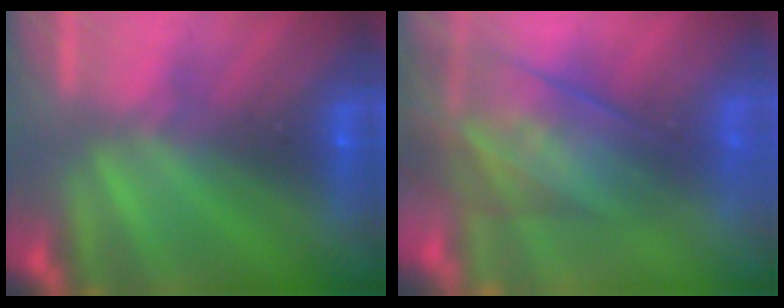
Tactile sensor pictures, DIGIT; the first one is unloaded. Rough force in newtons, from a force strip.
{"total": 7.7}